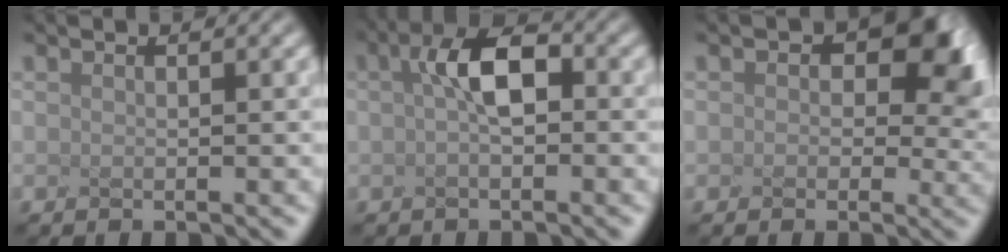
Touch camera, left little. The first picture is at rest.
{"total": 2.4, "force": [-1.0, 0.2, 2.1], "torque": [-0.071, 0.003, 0.015]}
{"total": 5.3, "force": [0.7, 3.4, 4.0], "torque": [-0.081, -0.010, 0.048]}